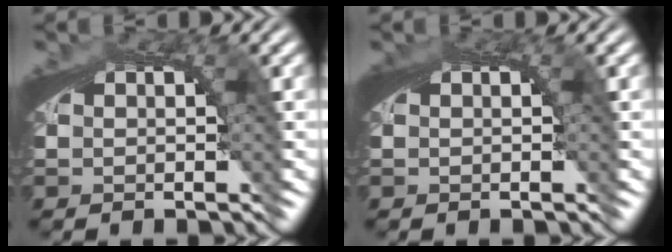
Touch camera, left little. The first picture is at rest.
{"total": 0.8, "force": [0.3, 0.3, 0.6], "torque": [-0.008, 0.004, 0.003]}